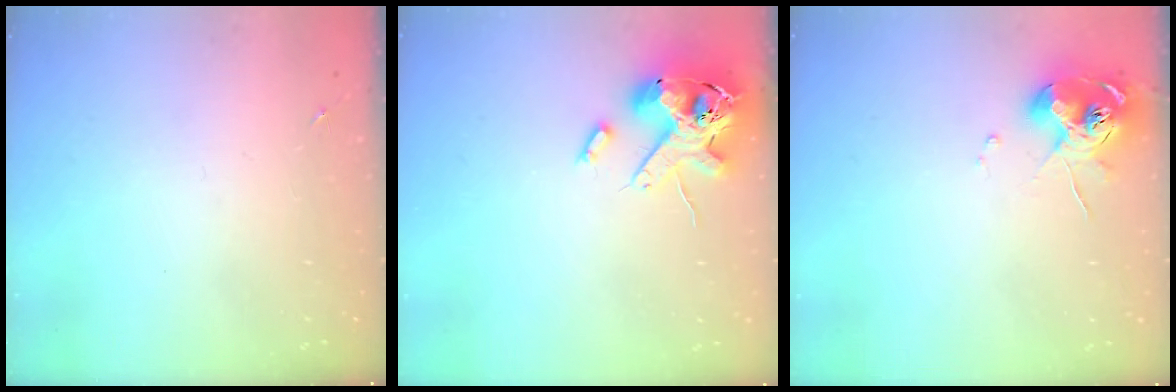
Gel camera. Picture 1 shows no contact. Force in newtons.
{"total": 16.4, "press": 16.2, "slide": 2.7}
{"total": 10.4, "press": 10.3, "slide": 1.0}